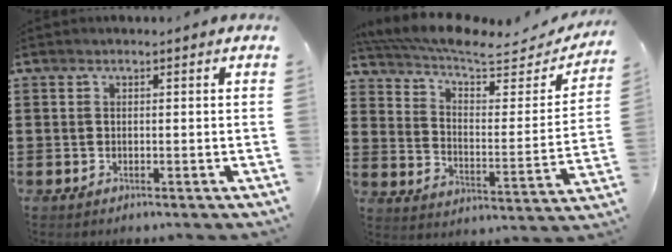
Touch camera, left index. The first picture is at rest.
{"total": 7.2, "force": [6.2, 1.3, 3.3], "torque": [-0.092, -0.044, 0.106]}